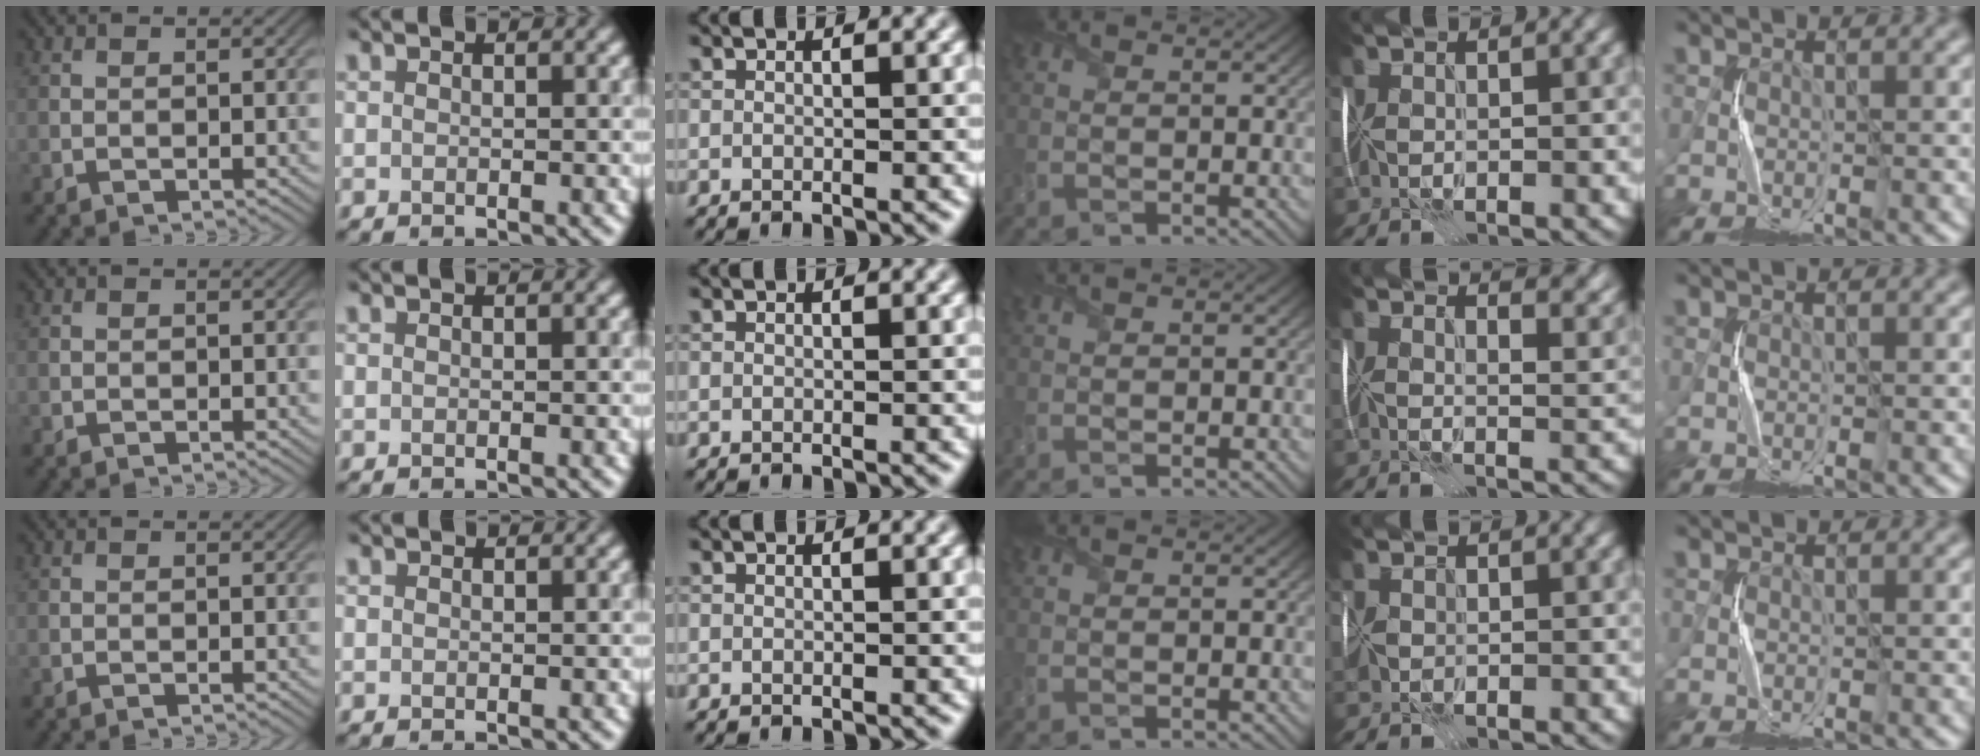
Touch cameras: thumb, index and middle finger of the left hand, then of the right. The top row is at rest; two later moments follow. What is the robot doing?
{"motion": "fold", "object": "plastic wrap"}